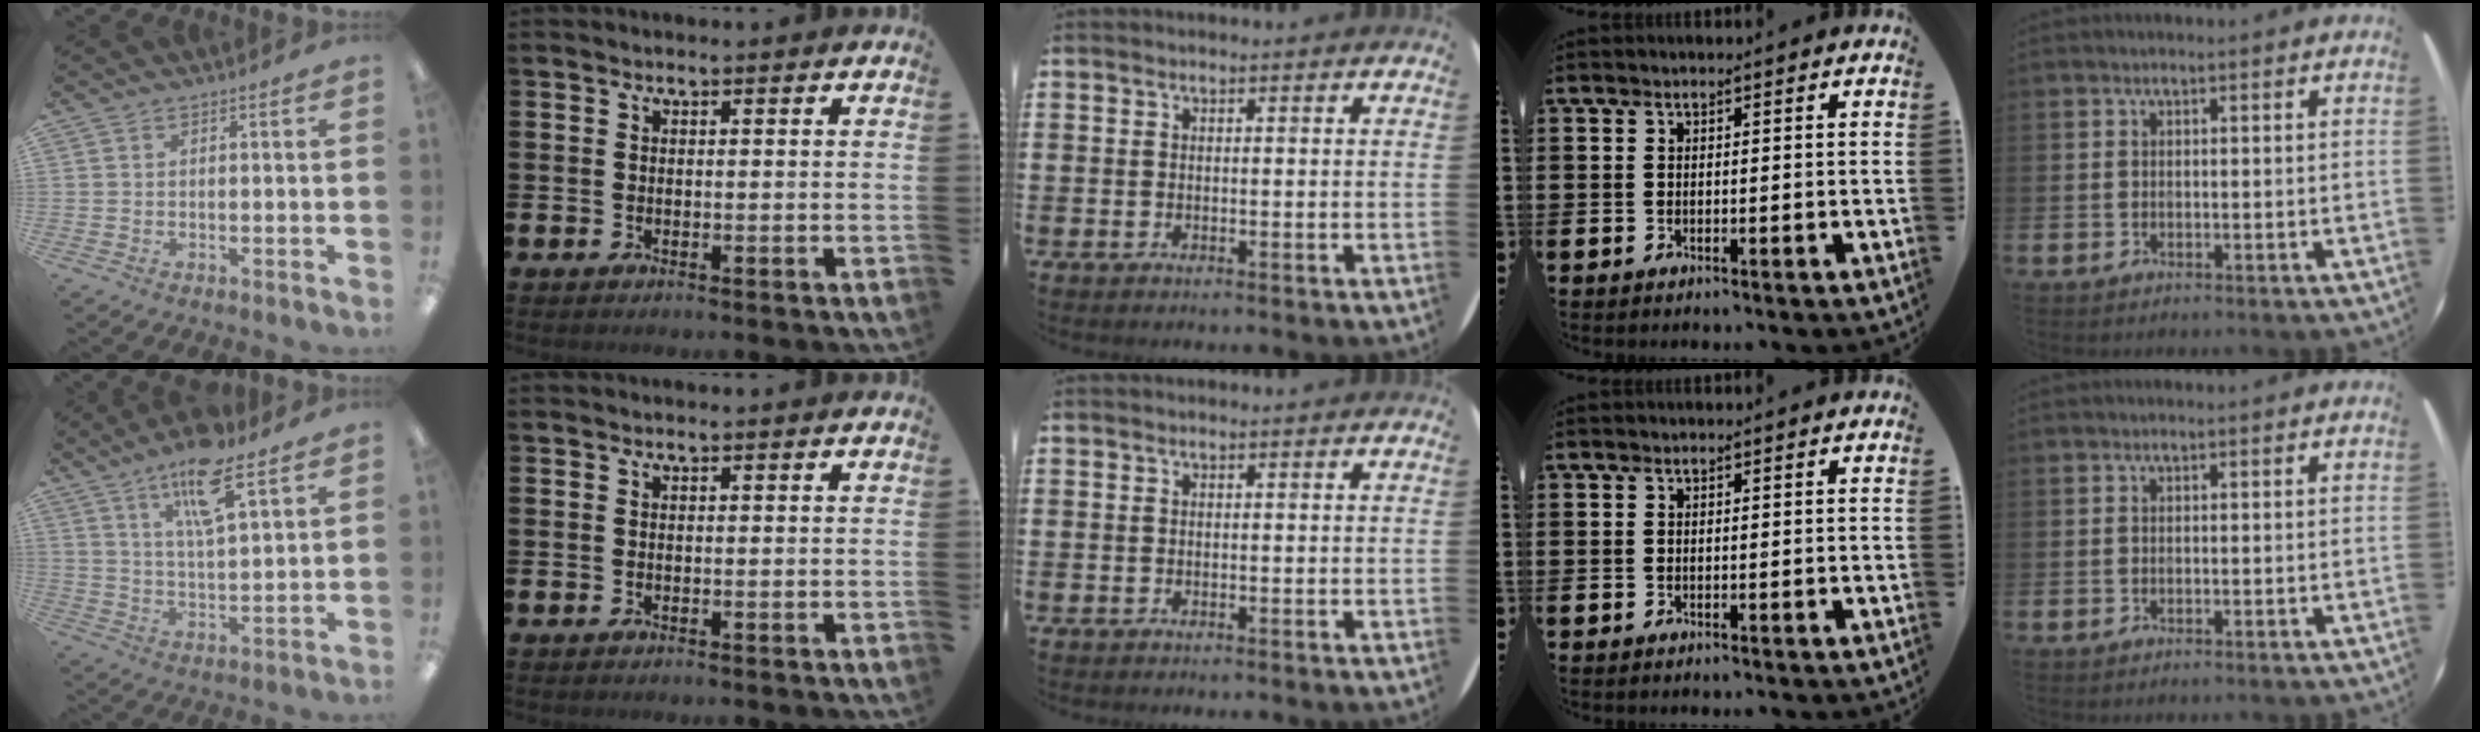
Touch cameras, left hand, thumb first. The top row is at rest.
{"thumb": {"total": 13.1, "force": [8.3, 3.8, 9.4], "torque": [-0.158, -0.031, 0.139]}}